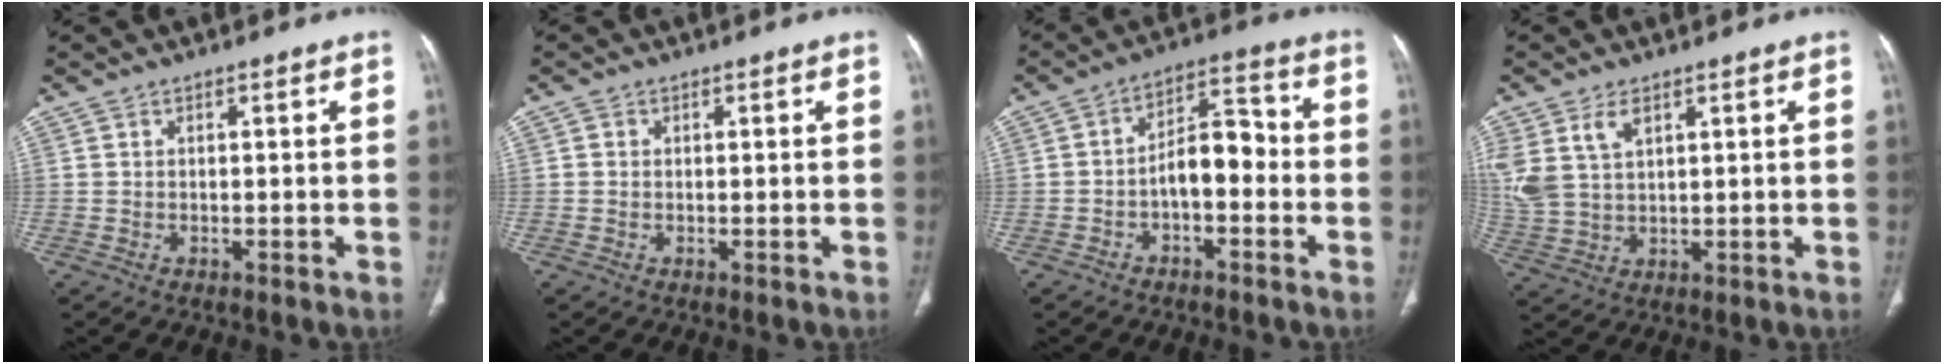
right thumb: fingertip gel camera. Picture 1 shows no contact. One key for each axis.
{"total": 0.8, "fx": 0.0, "fy": 0.7, "fz": 0.2, "tx": 0.000, "ty": 0.002, "tz": 0.001}
{"total": 8.3, "fx": -2.1, "fy": 4.5, "fz": 6.7, "tx": -0.090, "ty": 0.045, "tz": -0.042}
{"total": 8.7, "fx": 3.9, "fy": 5.1, "fz": 5.8, "tx": -0.133, "ty": -0.005, "tz": 0.090}